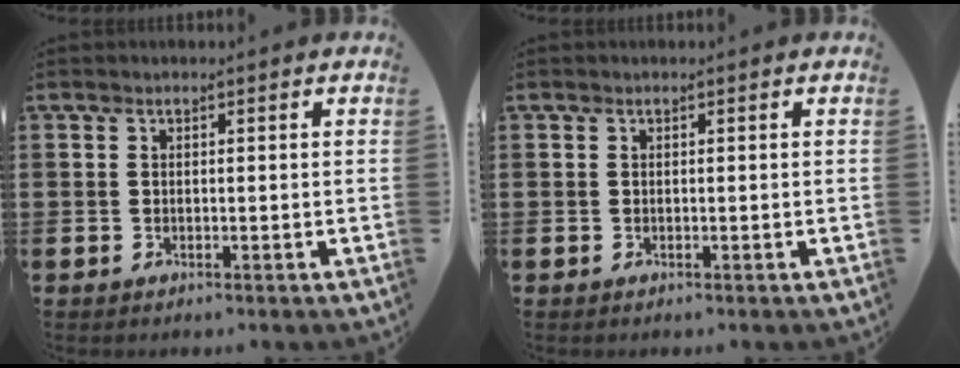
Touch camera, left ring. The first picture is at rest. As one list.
[{"total": 0.0}]